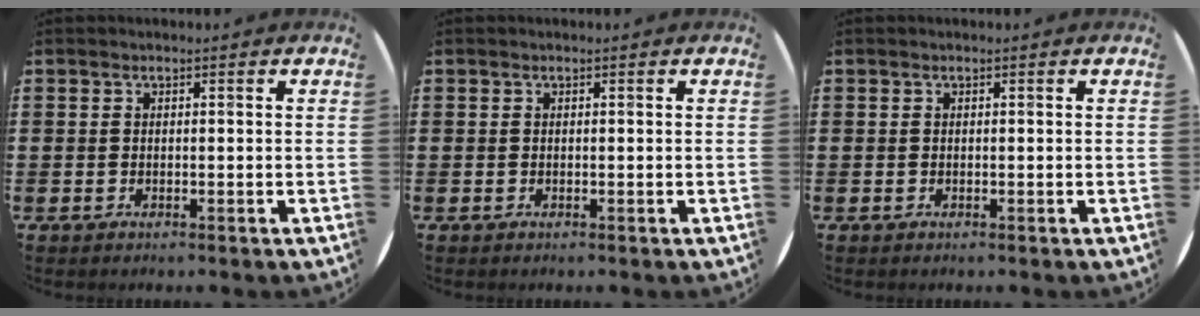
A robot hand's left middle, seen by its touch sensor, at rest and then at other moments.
{"total": 0.0}
{"total": 0.0}